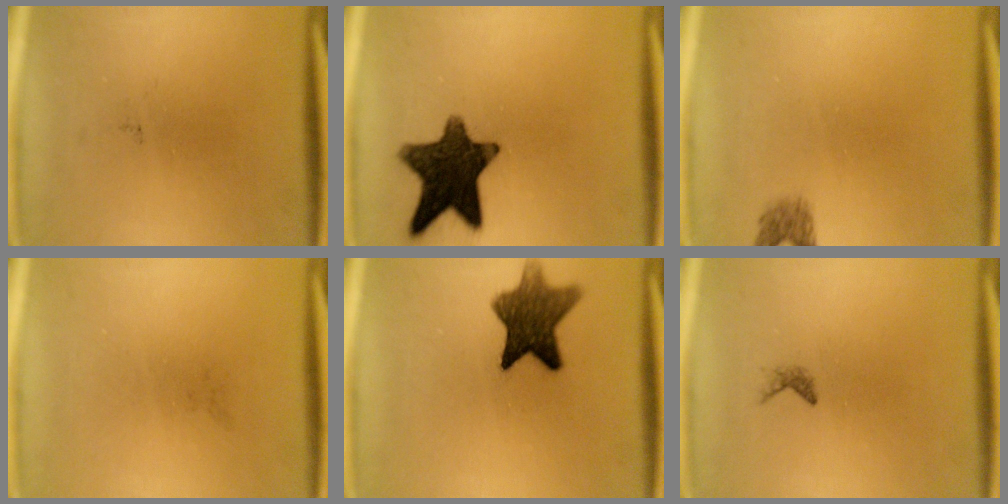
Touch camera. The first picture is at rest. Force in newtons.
{"total": 13.3}
{"total": 1.6}
{"total": 0.0}
{"total": 9.9}
{"total": 0.6}